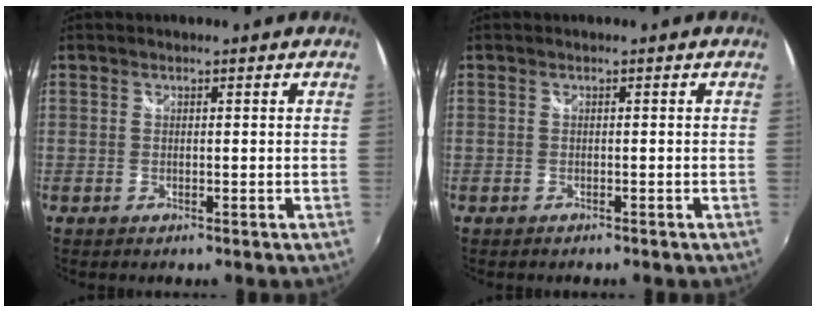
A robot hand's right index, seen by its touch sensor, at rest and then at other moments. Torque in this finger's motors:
{"motor_torque": [0.02, -0.01, 0.02, 0.01]}